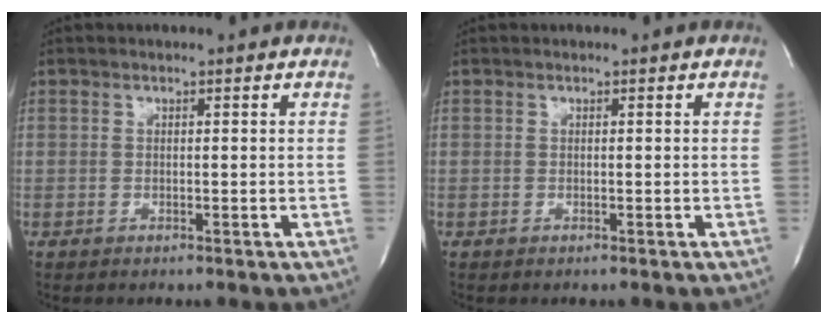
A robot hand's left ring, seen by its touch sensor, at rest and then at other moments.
{"total": 0.0}